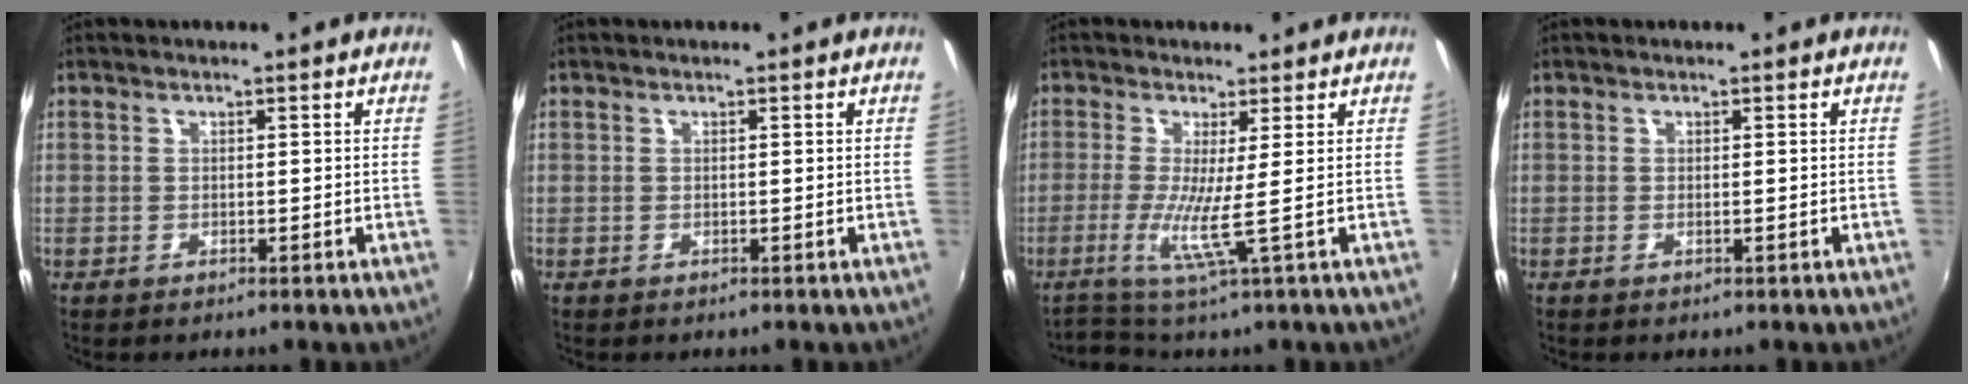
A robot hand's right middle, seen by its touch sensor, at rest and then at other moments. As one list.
[{"total": 0.0}, {"total": 4.7, "force": [-1.1, -1.2, 4.4], "torque": [-0.107, -0.014, -0.029]}, {"total": 0.6, "force": [0.0, -0.5, 0.3], "torque": [-0.004, 0.000, -0.002]}]